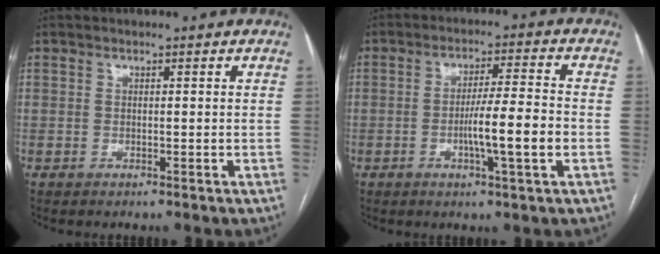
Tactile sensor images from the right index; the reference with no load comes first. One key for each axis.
{"total": 8.2, "fx": -2.1, "fy": -0.1, "fz": 8.0, "tx": -0.133, "ty": 0.001, "tz": -0.036}